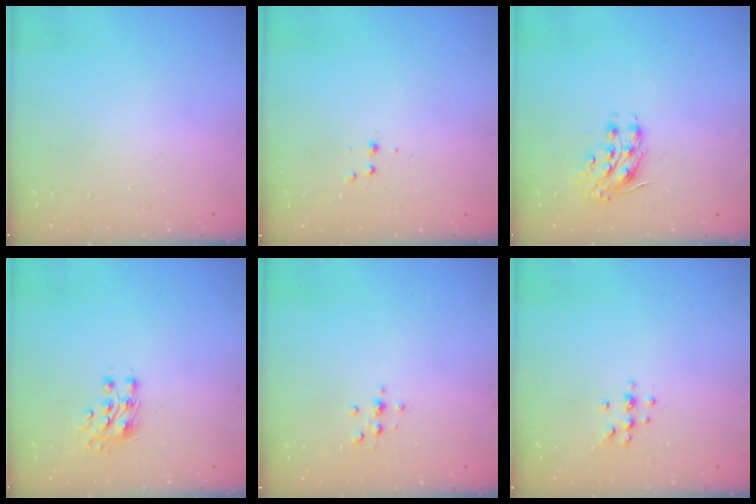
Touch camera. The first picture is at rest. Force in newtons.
{"total": 2.9, "press": 2.7, "slide": 1.1}
{"total": 8.2, "press": 8.2, "slide": 0.4}
{"total": 7.8, "press": 7.7, "slide": 0.8}
{"total": 2.3, "press": 2.3, "slide": 0.2}
{"total": 5.5, "press": 5.2, "slide": 1.6}